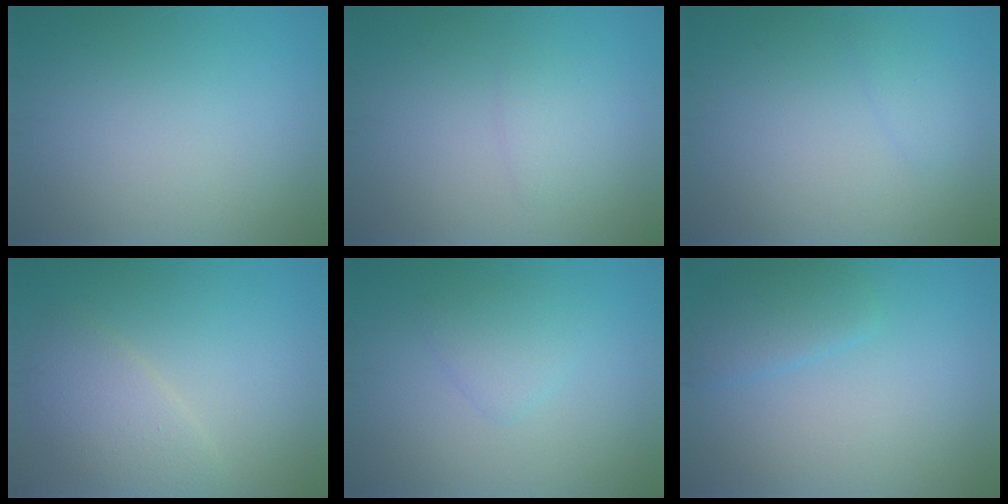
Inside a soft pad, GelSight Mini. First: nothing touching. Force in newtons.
{"total": 1.2, "press": 1.2, "slide": 0.2}
{"total": 0.9, "press": 0.9, "slide": 0.1}
{"total": 2.9, "press": 2.9, "slide": 0.2}
{"total": 1.9, "press": 1.8, "slide": 0.1}
{"total": 2.4, "press": 2.4, "slide": 0.2}